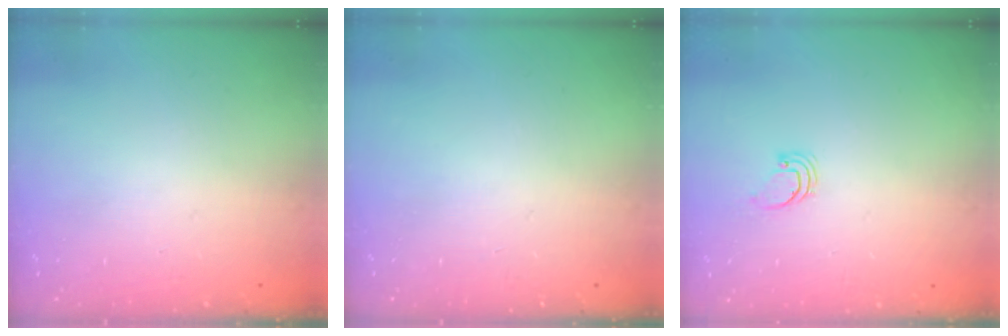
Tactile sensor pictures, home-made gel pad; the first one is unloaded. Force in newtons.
{"total": 0.0}
{"total": 0.9, "press": 0.9, "slide": 0.0}